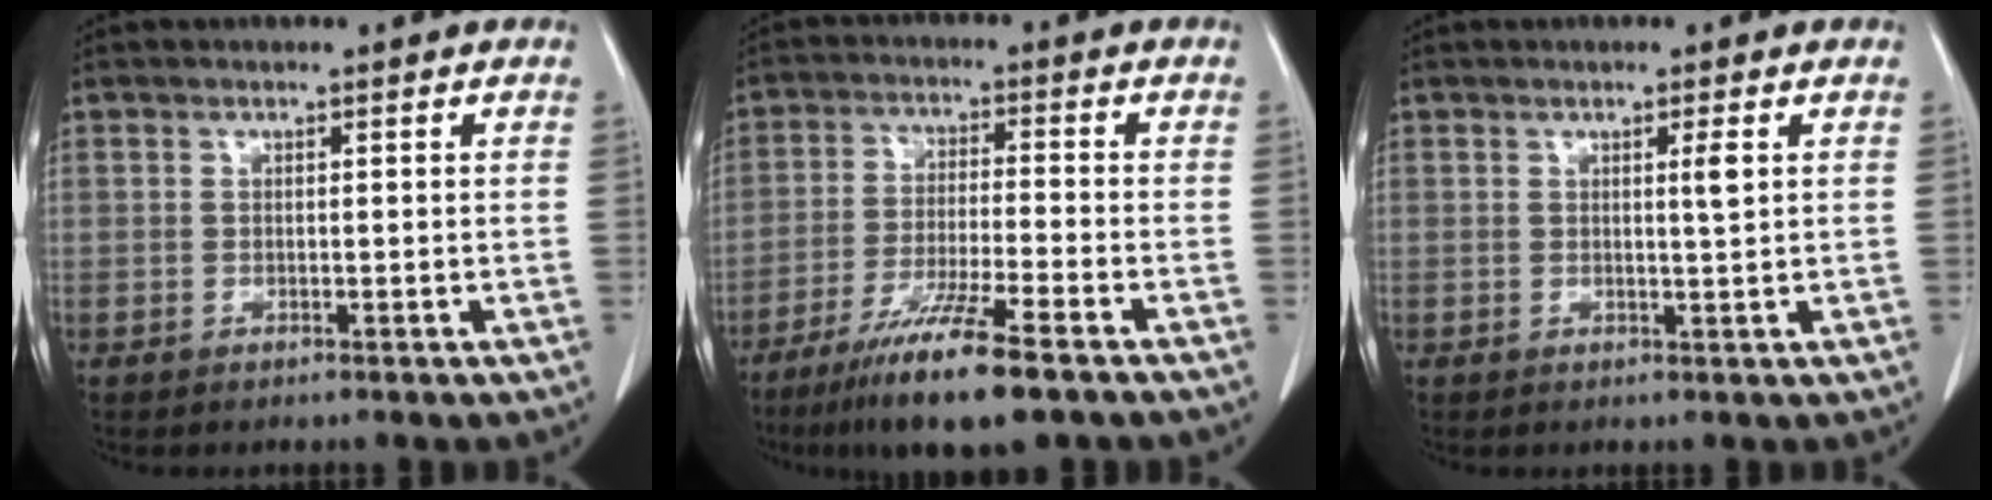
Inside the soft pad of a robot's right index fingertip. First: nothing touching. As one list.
[{"total": 11.6, "force": [-7.7, 0.3, 8.7], "torque": [-0.159, -0.034, -0.133]}, {"total": 1.8, "force": [0.5, -0.2, 1.7], "torque": [-0.029, -0.002, 0.009]}]